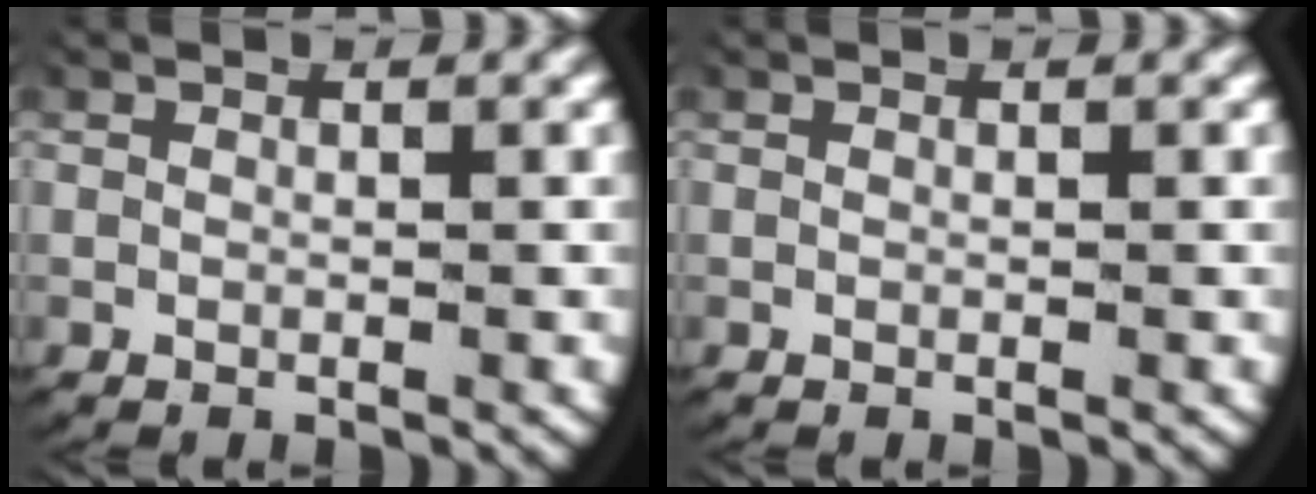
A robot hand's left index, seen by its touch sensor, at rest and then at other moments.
{"total": 0.0}